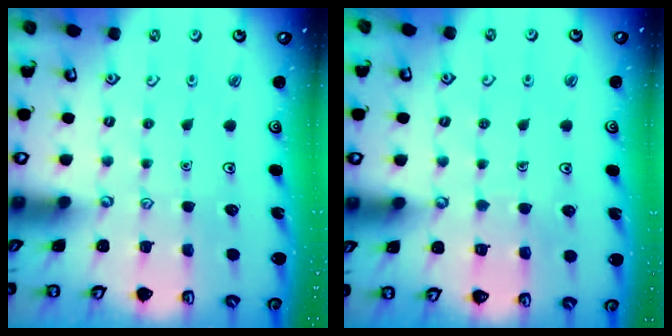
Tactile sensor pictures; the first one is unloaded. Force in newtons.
{"total": 4.3, "press": 4.3, "slide": 0.4}